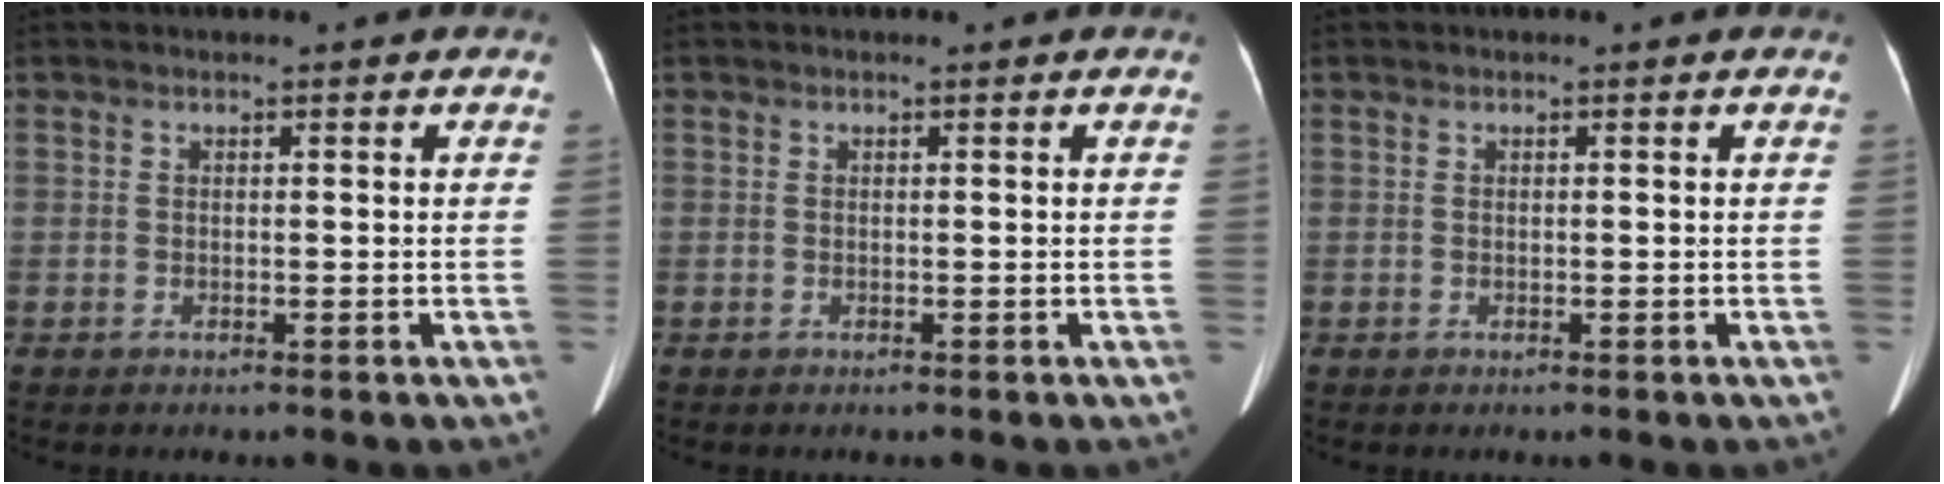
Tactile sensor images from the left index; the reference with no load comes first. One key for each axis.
{"total": 0.0}
{"total": 0.0}